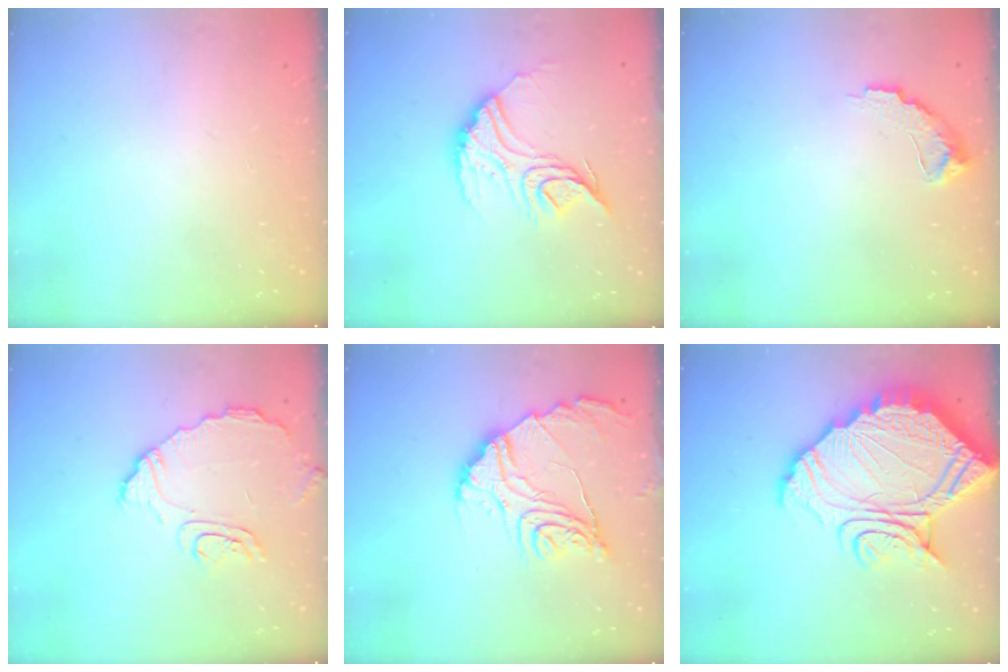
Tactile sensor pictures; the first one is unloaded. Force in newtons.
{"total": 14.7, "press": 14.6, "slide": 1.3}
{"total": 7.7, "press": 7.7, "slide": 0.4}
{"total": 9.0, "press": 9.0, "slide": 0.8}
{"total": 15.7, "press": 15.6, "slide": 1.1}
{"total": 24.3, "press": 24.3, "slide": 2.1}